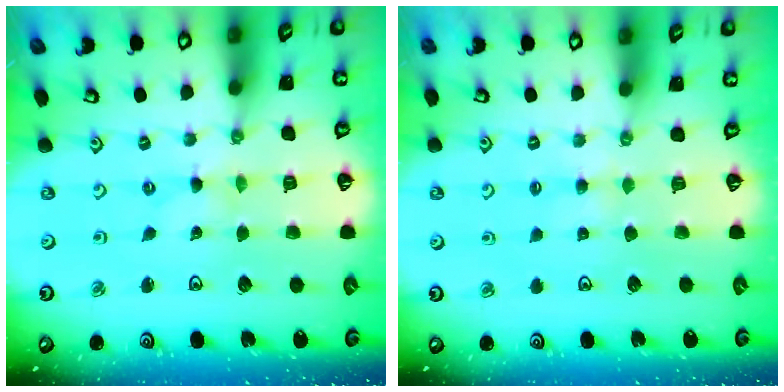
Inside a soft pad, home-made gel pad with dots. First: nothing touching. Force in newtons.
{"total": 2.9, "press": 2.8, "slide": 0.5}